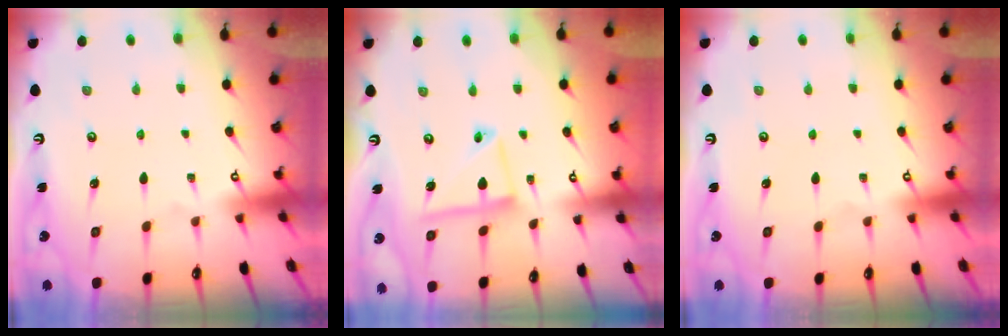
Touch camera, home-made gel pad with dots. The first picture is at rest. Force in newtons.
{"total": 10.8, "press": 10.8, "slide": 1.1}
{"total": 0.0}